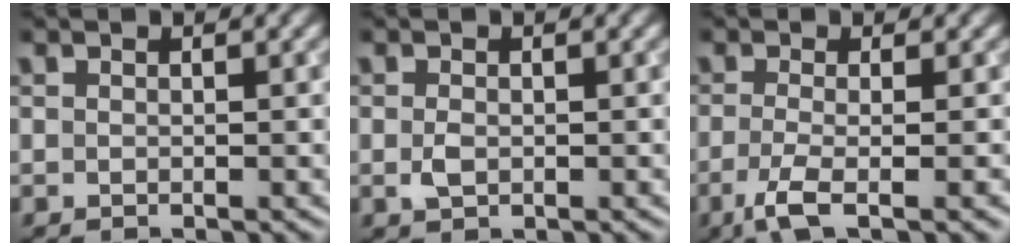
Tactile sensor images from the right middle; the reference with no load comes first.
{"total": 1.2, "force": [-0.1, 0.8, 0.9], "torque": [-0.021, -0.003, -0.002]}
{"total": 4.4, "force": [-1.5, 1.3, 3.9], "torque": [-0.068, -0.011, -0.037]}